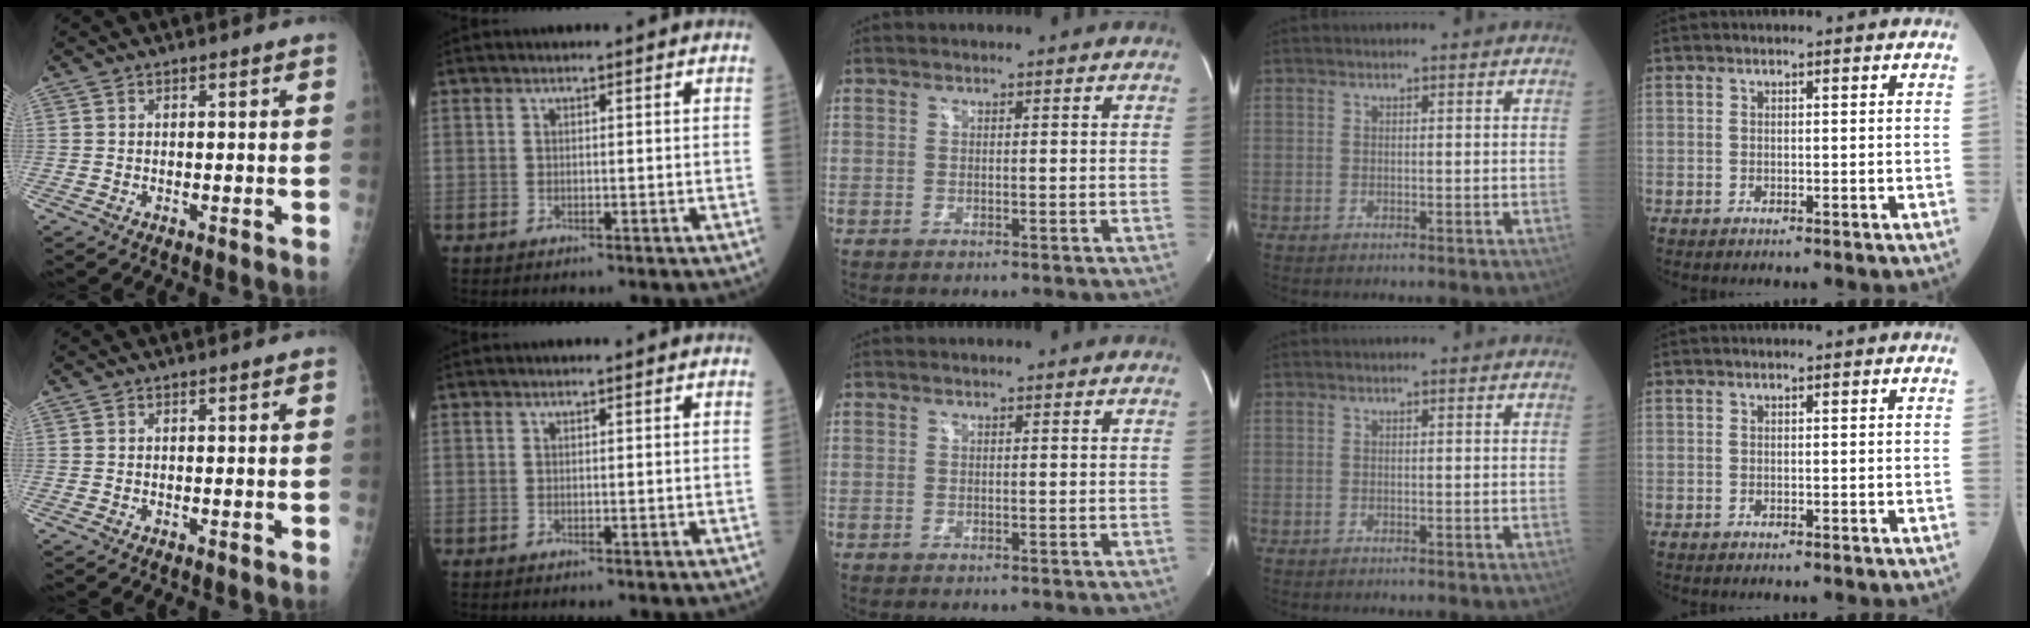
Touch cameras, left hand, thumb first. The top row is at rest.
{}